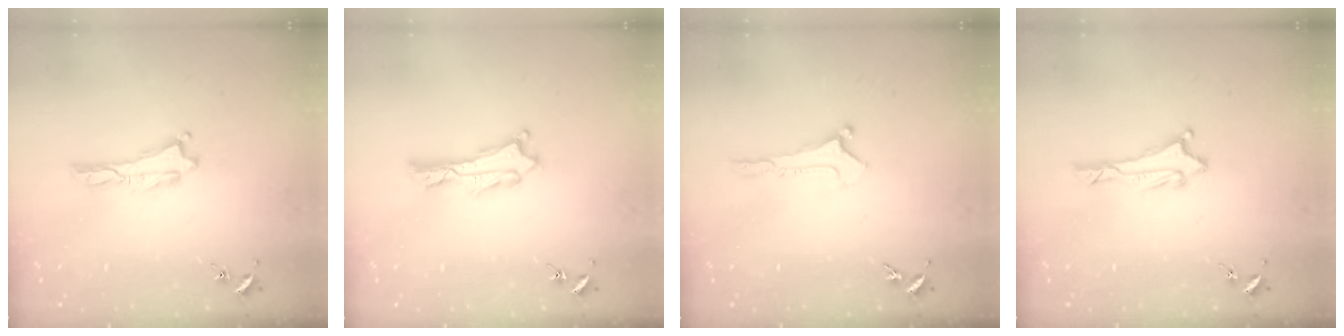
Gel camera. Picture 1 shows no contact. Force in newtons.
{"total": 1.1, "press": 1.1, "slide": 0.2}
{"total": 0.0}
{"total": 1.3, "press": 1.3, "slide": 0.1}